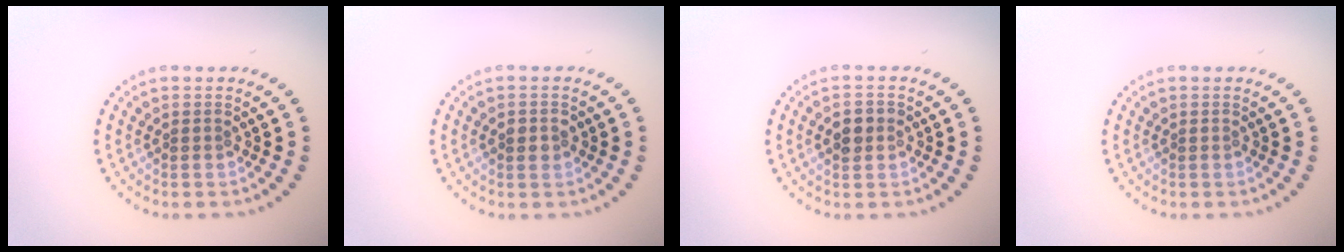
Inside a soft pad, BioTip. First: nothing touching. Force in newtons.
{"total": 1.4, "press": 1.3, "slide": 0.1}
{"total": 2.2, "press": 2.1, "slide": 0.2}
{"total": 0.0}